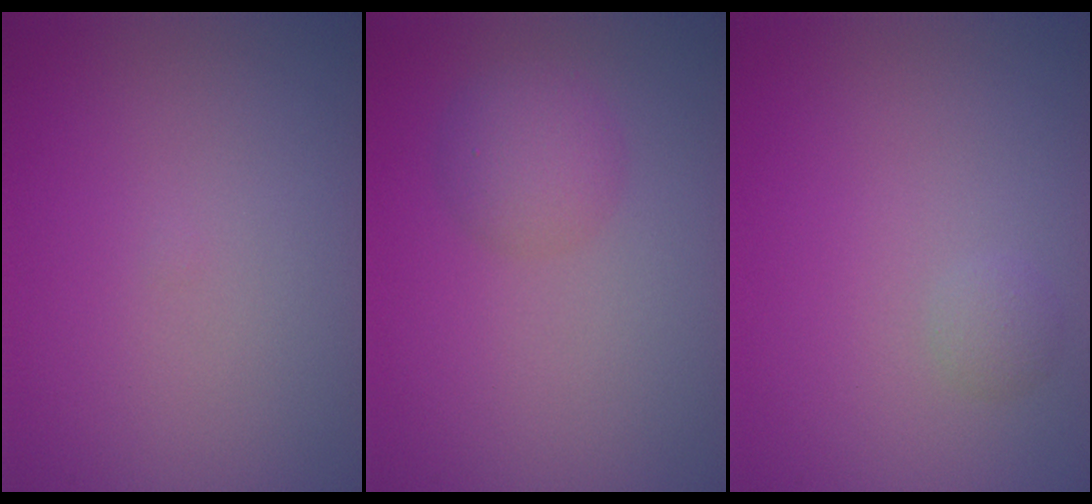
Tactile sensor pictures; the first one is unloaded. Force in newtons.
{"total": 2.6, "press": 2.6, "slide": 0.0}
{"total": 0.8, "press": 0.8, "slide": 0.0}